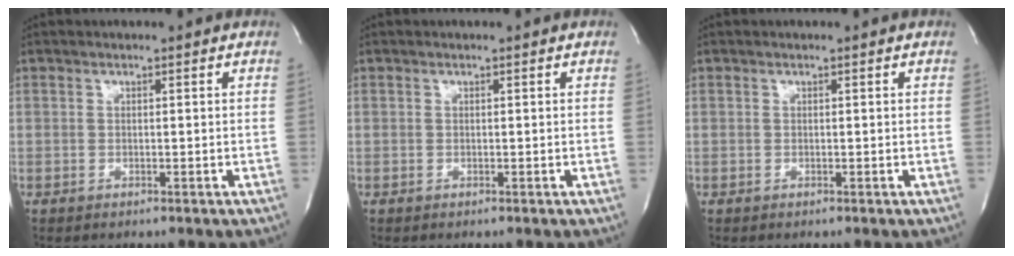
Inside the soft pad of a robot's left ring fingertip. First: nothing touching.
{"total": 0.0}
{"total": 0.0}